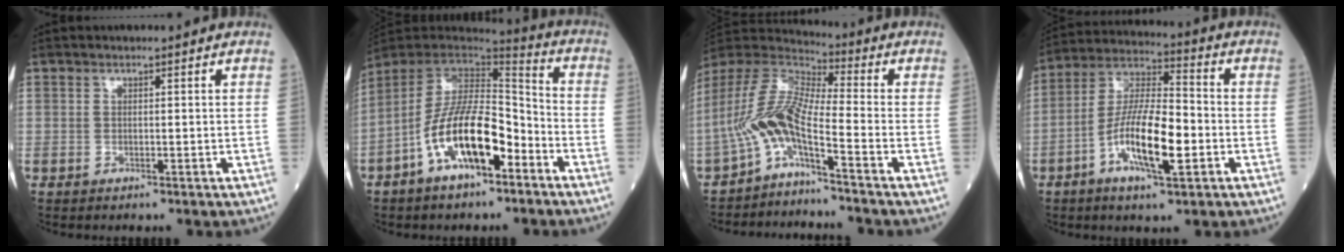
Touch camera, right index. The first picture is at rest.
{"total": 14.7, "force": [-6.6, 4.9, 12.2], "torque": [-0.237, 0.009, -0.118]}
{"total": 9.5, "force": [-5.1, 0.8, 7.9], "torque": [-0.182, 0.021, -0.102]}
{"total": 12.8, "force": [-3.9, 3.0, 11.8], "torque": [-0.233, 0.001, -0.070]}